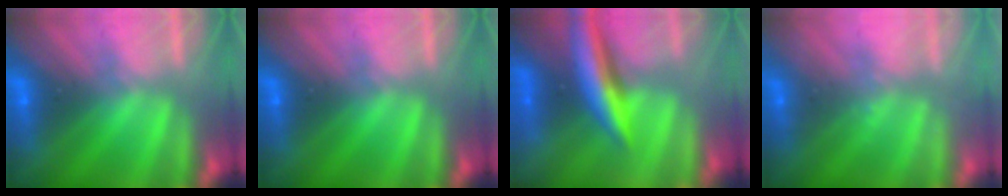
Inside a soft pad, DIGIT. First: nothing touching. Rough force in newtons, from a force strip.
{"total": 0.0}
{"total": 8.6}
{"total": 2.3}